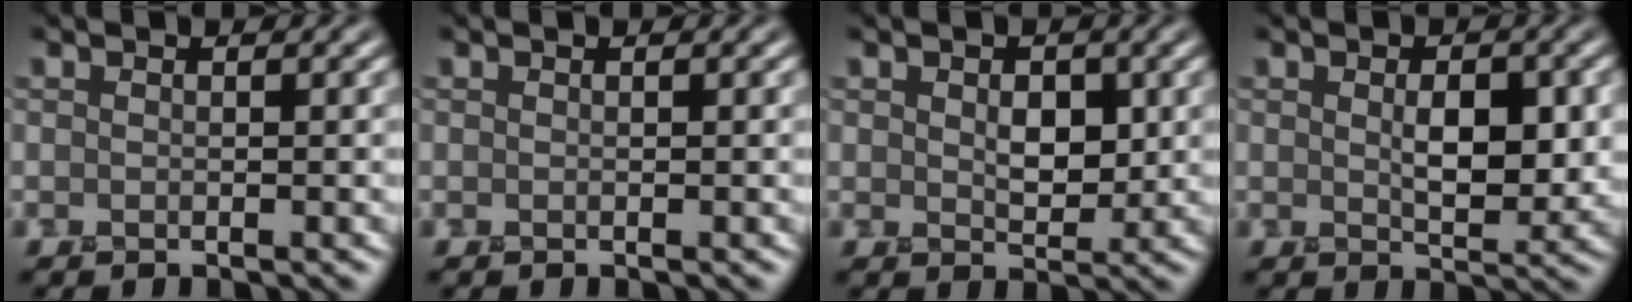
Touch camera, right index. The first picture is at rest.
{"total": 0.0}
{"total": 2.0, "force": [0.6, 1.4, 1.3], "torque": [-0.025, 0.004, 0.017]}
{"total": 3.2, "force": [0.5, 1.5, 2.7], "torque": [-0.049, 0.005, 0.018]}